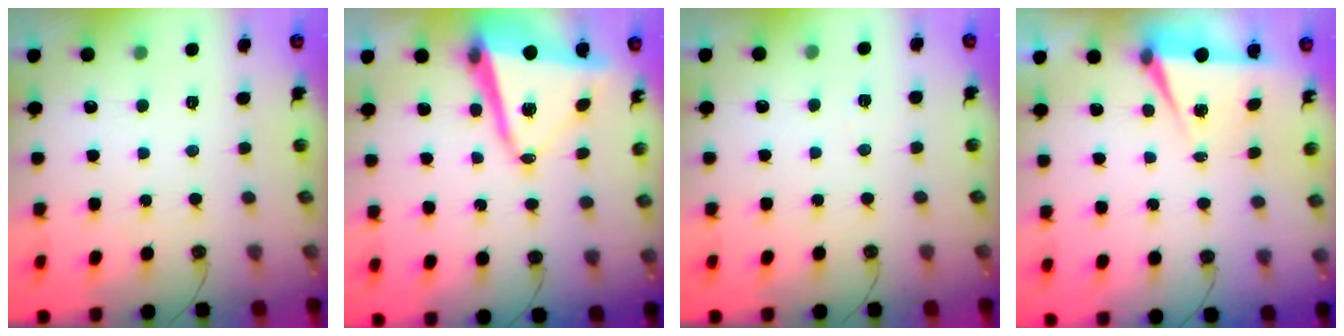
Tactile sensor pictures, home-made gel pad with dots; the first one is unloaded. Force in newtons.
{"total": 12.9, "press": 12.8, "slide": 1.3}
{"total": 3.9, "press": 2.9, "slide": 2.6}
{"total": 5.8, "press": 3.5, "slide": 4.6}